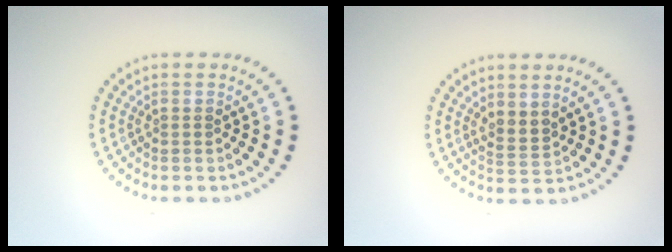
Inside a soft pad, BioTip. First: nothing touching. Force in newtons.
{"total": 1.8, "press": 1.3, "slide": 1.3}